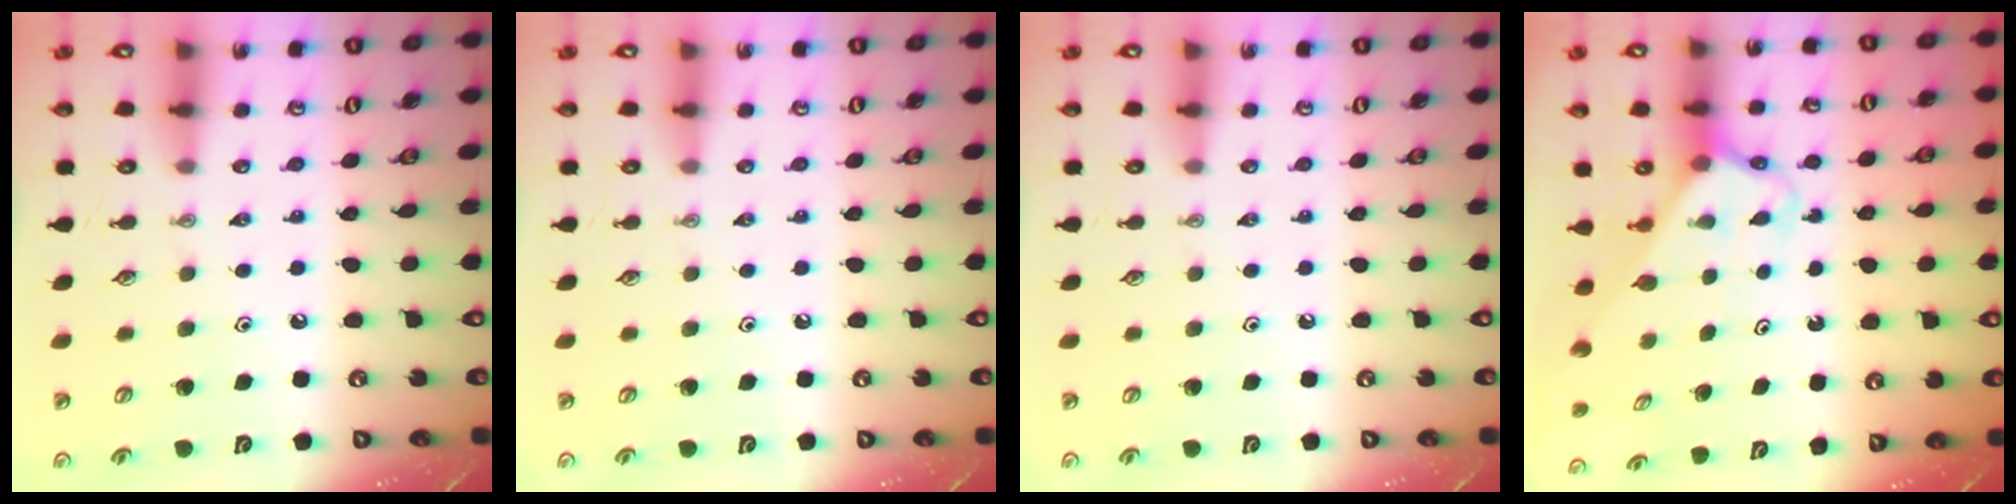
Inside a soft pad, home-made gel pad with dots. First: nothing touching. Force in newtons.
{"total": 0.0}
{"total": 0.0}
{"total": 2.5, "press": 2.5, "slide": 0.2}